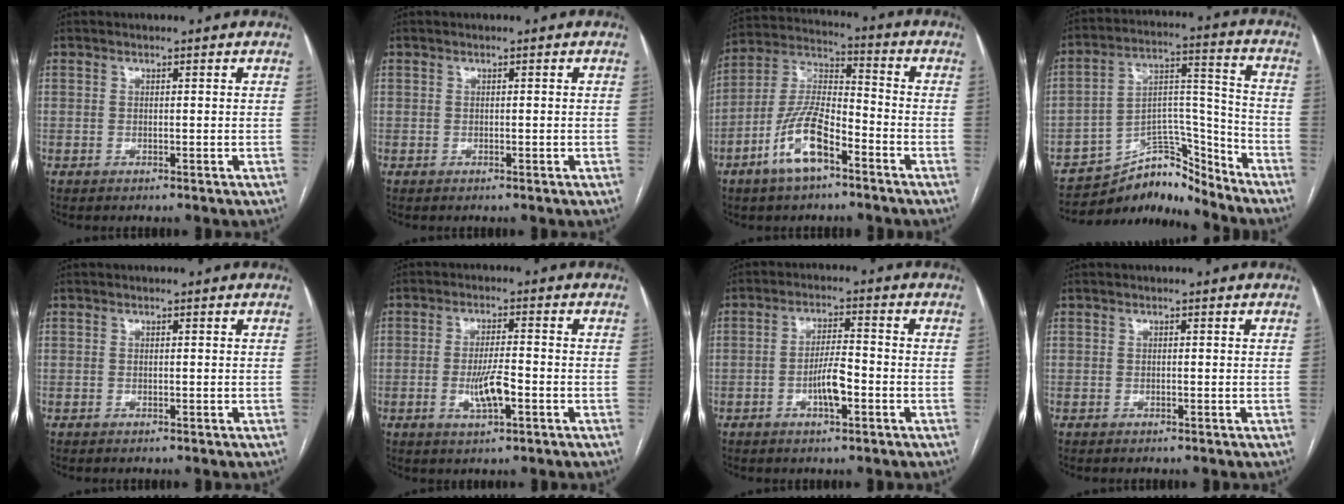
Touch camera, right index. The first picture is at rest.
{"total": 0.0}
{"total": 11.9, "force": [-6.2, 4.1, 9.2], "torque": [-0.200, 0.008, -0.116]}
{"total": 11.0, "force": [-10.5, 3.0, 1.5], "torque": [-0.014, 0.063, -0.185]}
{"total": 0.0}
{"total": 5.5, "force": [-1.7, 1.0, 5.2], "torque": [-0.101, -0.005, -0.028]}
{"total": 5.4, "force": [-1.9, 1.2, 4.9], "torque": [-0.095, 0.005, -0.034]}
{"total": 0.0}